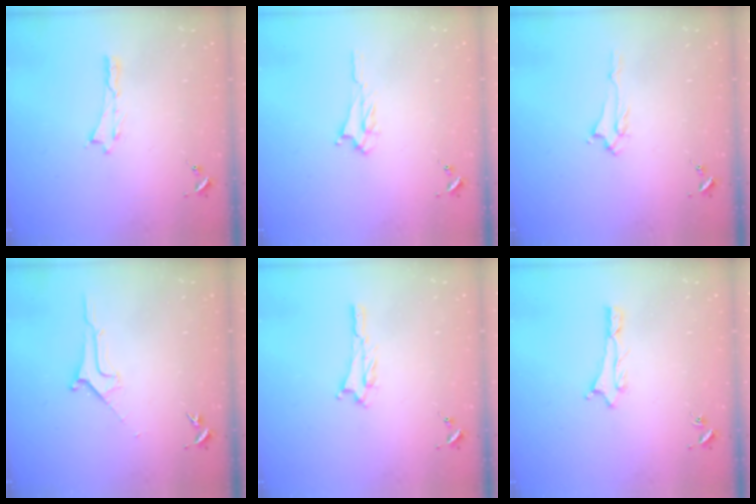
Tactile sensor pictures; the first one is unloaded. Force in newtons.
{"total": 2.5, "press": 2.5, "slide": 0.3}
{"total": 1.4, "press": 1.4, "slide": 0.3}
{"total": 1.8, "press": 1.7, "slide": 0.2}
{"total": 1.5, "press": 1.5, "slide": 0.3}
{"total": 0.9, "press": 0.8, "slide": 0.1}